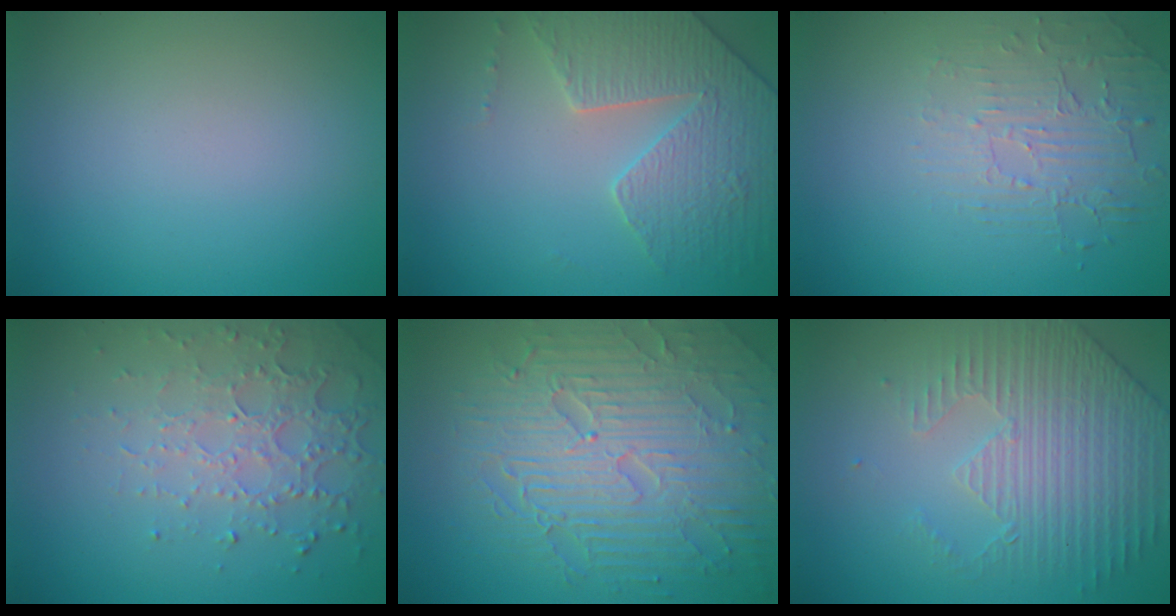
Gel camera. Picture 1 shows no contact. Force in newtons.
{"total": 4.2, "press": 4.1, "slide": 1.0}
{"total": 2.1, "press": 1.3, "slide": 1.7}
{"total": 4.7, "press": 3.3, "slide": 3.4}
{"total": 9.2, "press": 6.3, "slide": 6.7}
{"total": 4.4, "press": 3.6, "slide": 2.5}